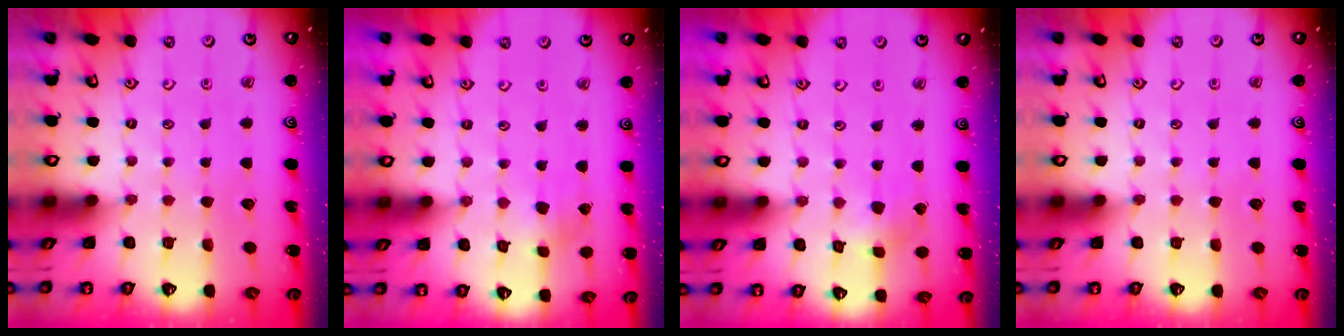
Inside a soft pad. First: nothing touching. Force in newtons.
{"total": 2.1, "press": 2.0, "slide": 0.3}
{"total": 2.2, "press": 2.2, "slide": 0.3}
{"total": 0.0}